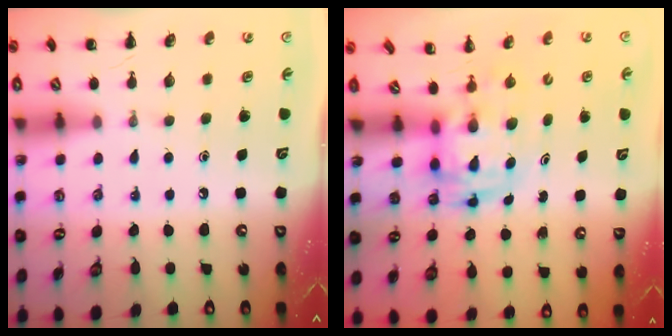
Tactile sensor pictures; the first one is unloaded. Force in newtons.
{"total": 2.8, "press": 2.7, "slide": 0.6}